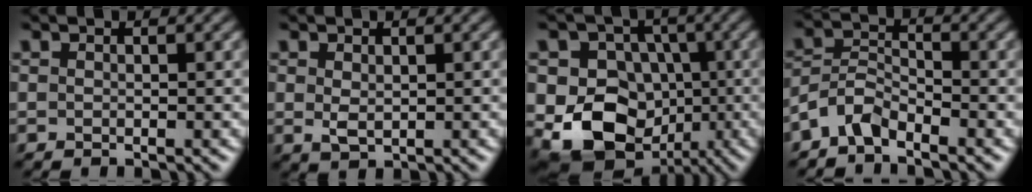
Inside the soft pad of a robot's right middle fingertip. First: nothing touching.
{"total": 1.5, "force": [0.3, 1.0, 1.2], "torque": [-0.025, -0.002, 0.010]}
{"total": 10.6, "force": [-1.9, 9.0, 5.2], "torque": [-0.072, -0.012, -0.054]}
{"total": 3.2, "force": [-2.5, 1.3, 1.4], "torque": [-0.030, 0.008, -0.061]}